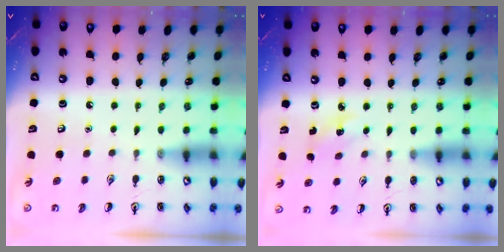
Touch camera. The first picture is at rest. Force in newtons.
{"total": 2.5, "press": 2.4, "slide": 0.9}